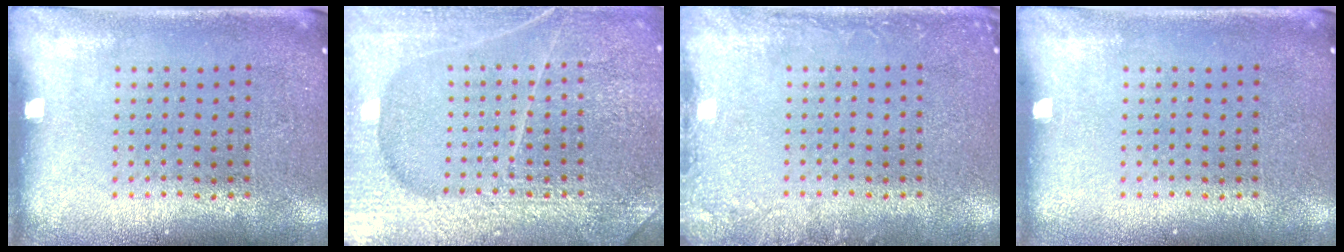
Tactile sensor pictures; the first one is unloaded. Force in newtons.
{"total": 6.6, "press": 6.6, "slide": 0.8}
{"total": 1.7, "press": 1.7, "slide": 0.3}
{"total": 0.0}